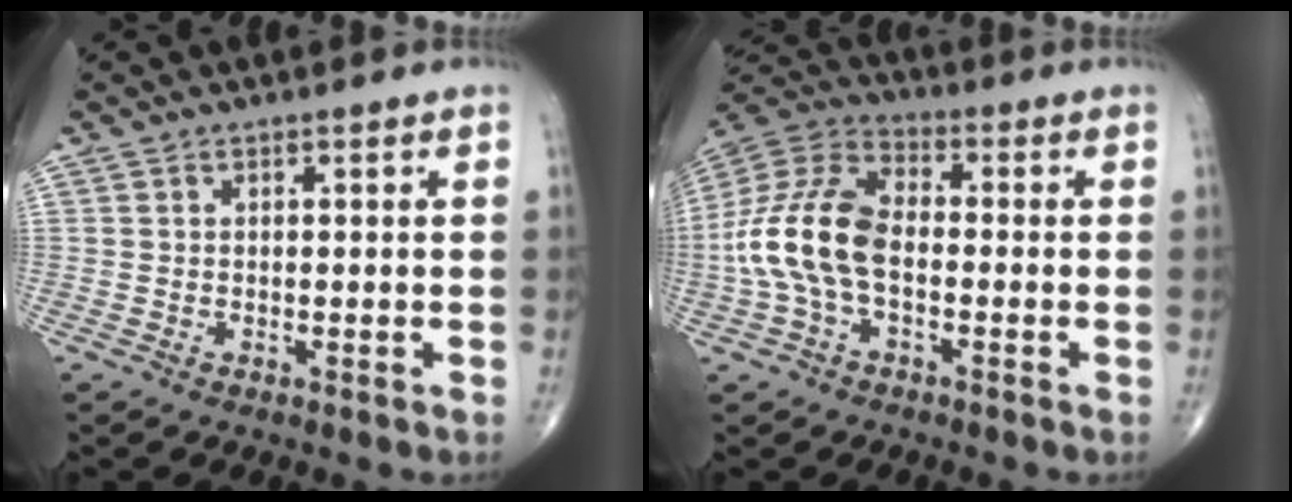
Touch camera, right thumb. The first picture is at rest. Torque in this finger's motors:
{"motor_torque": [0.01, 1.26, 1.81, -0.17, 0.66]}